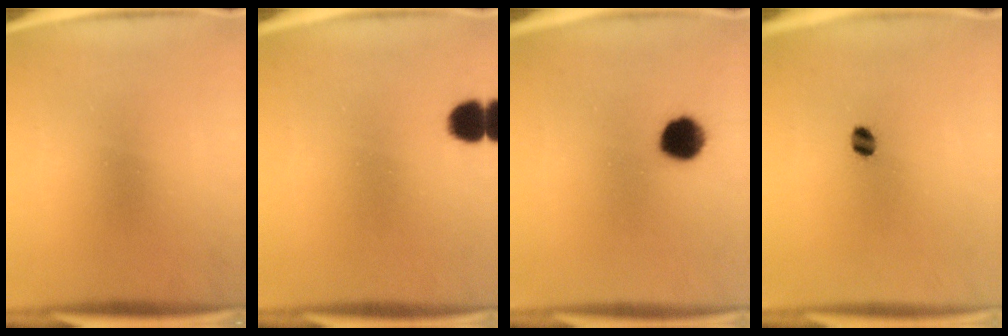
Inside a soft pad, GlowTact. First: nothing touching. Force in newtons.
{"total": 5.5}
{"total": 8.0}
{"total": 2.8}